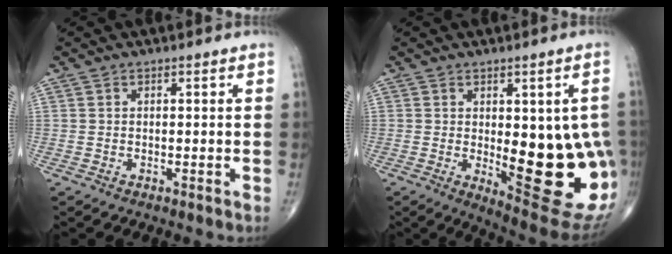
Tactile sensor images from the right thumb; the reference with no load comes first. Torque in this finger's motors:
{"motor_torque": [1.18, 3.83, 2.10, -0.15, 0.42]}